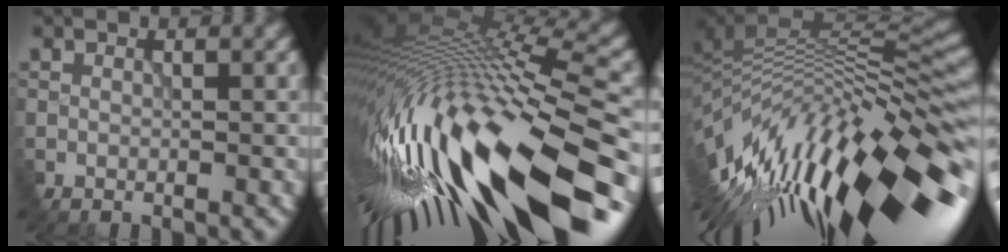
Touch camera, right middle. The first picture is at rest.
{"total": 16.9, "force": [-5.0, 4.4, 15.5], "torque": [-0.284, 0.010, -0.083]}
{"total": 14.5, "force": [-3.4, 4.9, 13.2], "torque": [-0.225, 0.013, -0.049]}